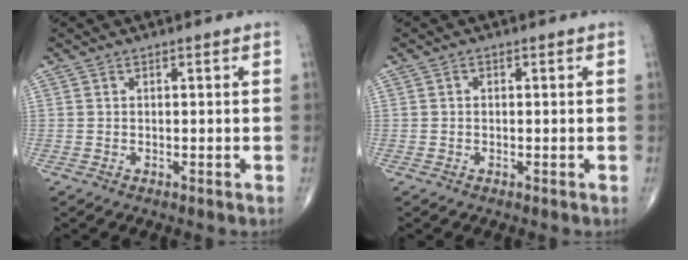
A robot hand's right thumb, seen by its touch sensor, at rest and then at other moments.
{"total": 0.7, "force": [0.0, 0.5, 0.5], "torque": [-0.006, 0.001, -0.002]}